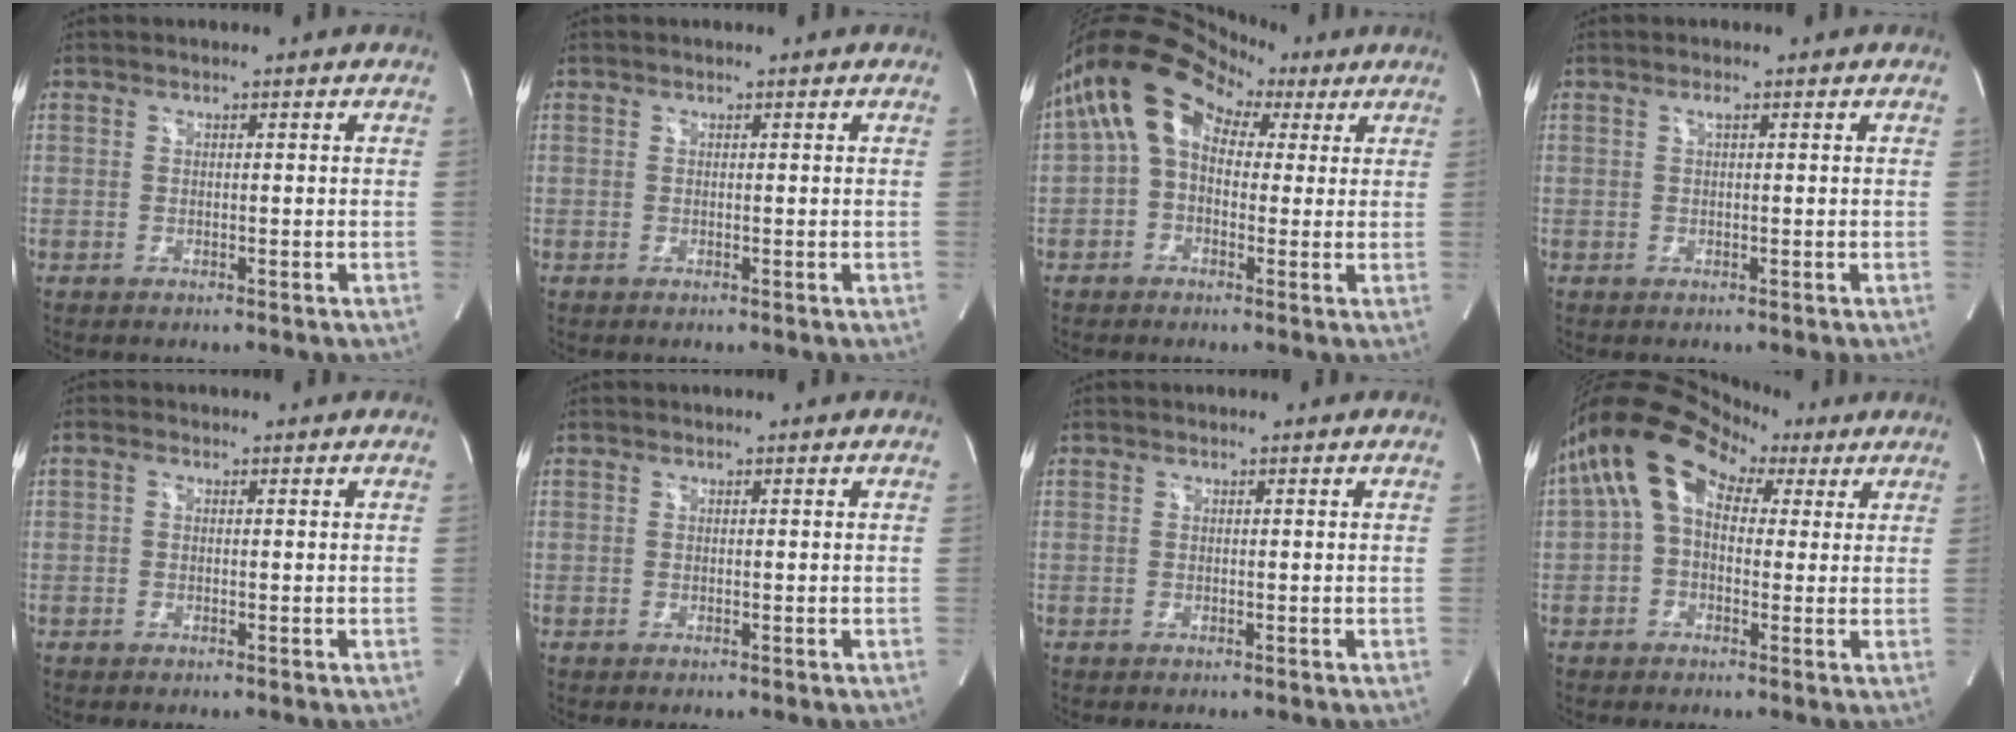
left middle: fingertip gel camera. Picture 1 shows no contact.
{"total": 0.0}
{"total": 12.1, "force": [4.3, 8.1, 8.0], "torque": [-0.150, 0.072, 0.069]}
{"total": 0.7, "force": [0.3, 0.1, 0.7], "torque": [-0.013, 0.003, 0.005]}
{"total": 0.6, "force": [0.1, 0.4, 0.5], "torque": [-0.010, 0.002, -0.002]}
{"total": 0.0}
{"total": 0.0}
{"total": 11.9, "force": [4.3, 7.5, 8.2], "torque": [-0.158, 0.072, 0.071]}